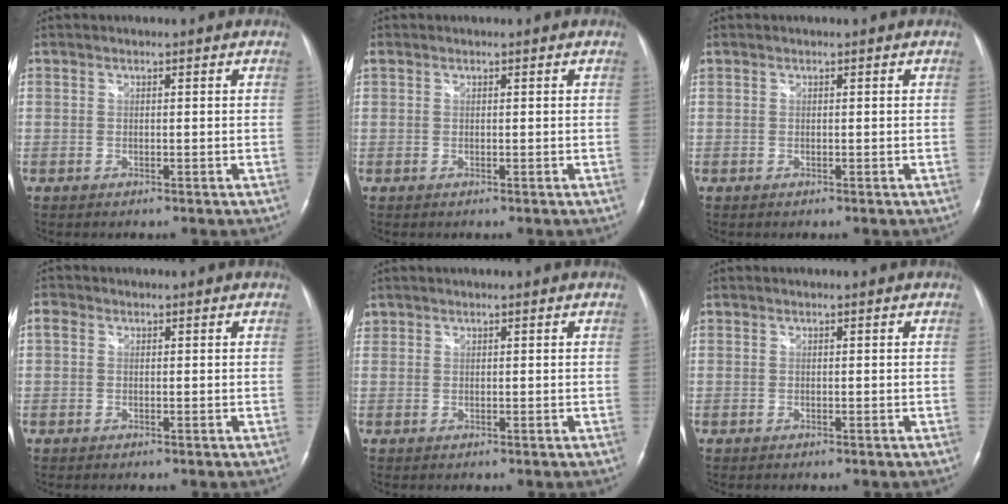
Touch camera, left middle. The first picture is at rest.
{"total": 0.6, "force": [0.4, 0.4, 0.2], "torque": [-0.013, 0.020, 0.010]}
{"total": 0.0}
{"total": 1.3, "force": [0.3, 1.1, 0.7], "torque": [-0.019, 0.011, 0.005]}
{"total": 0.9, "force": [0.7, 0.6, 0.0], "torque": [0.004, 0.010, 0.012]}
{"total": 0.0}